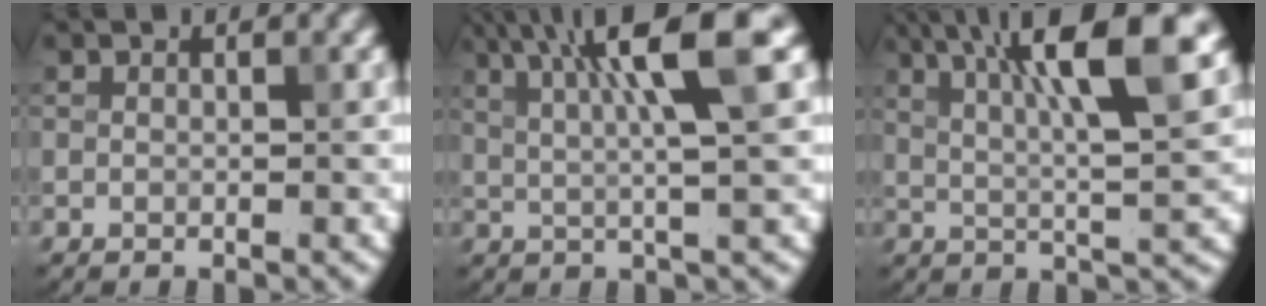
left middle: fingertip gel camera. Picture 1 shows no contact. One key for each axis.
{"total": 8.5, "fx": 3.3, "fy": 1.2, "fz": 7.7, "tx": -0.107, "ty": 0.016, "tz": 0.052}
{"total": 10.3, "fx": 4.5, "fy": 1.9, "fz": 9.0, "tx": -0.134, "ty": 0.016, "tz": 0.073}